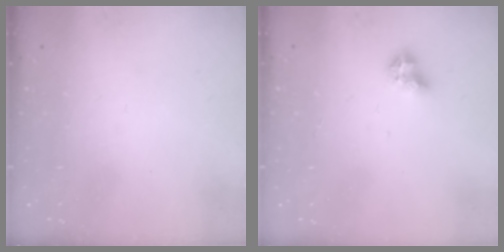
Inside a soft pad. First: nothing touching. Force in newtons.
{"total": 6.7, "press": 6.7, "slide": 0.9}